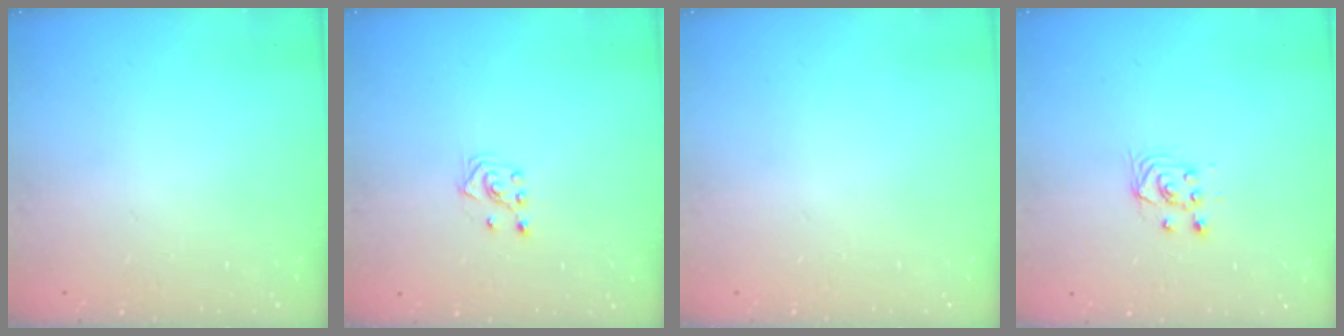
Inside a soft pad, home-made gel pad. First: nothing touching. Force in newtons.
{"total": 3.1, "press": 3.0, "slide": 0.7}
{"total": 0.0}
{"total": 2.9, "press": 2.7, "slide": 1.0}